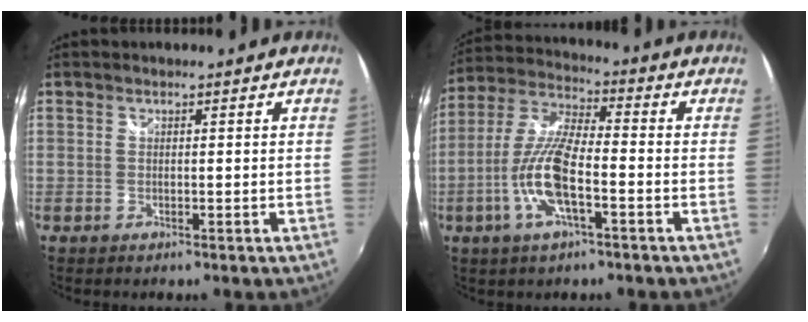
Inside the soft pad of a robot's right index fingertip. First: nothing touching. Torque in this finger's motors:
{"motor_torque": [1.65, -0.49, 0.81, 0.15]}